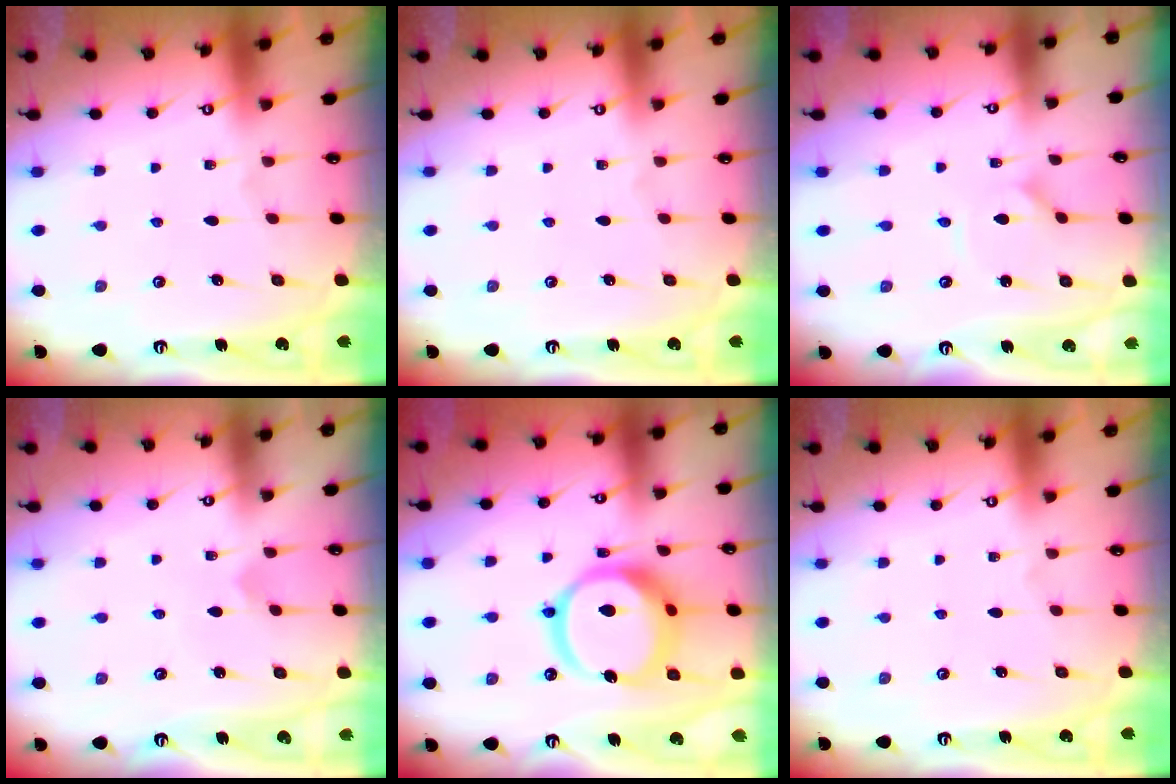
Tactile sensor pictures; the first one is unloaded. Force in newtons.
{"total": 0.0}
{"total": 0.9, "press": 0.9, "slide": 0.0}
{"total": 2.6, "press": 2.6, "slide": 0.1}
{"total": 17.3, "press": 17.1, "slide": 2.2}
{"total": 0.0}